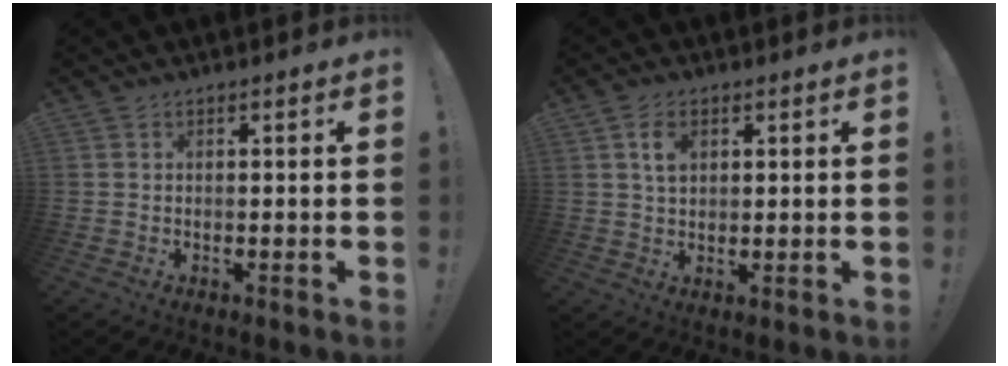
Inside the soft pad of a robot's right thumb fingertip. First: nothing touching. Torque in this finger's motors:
{"motor_torque": [0.29, 1.03, 0.11, -0.04, 0.03]}